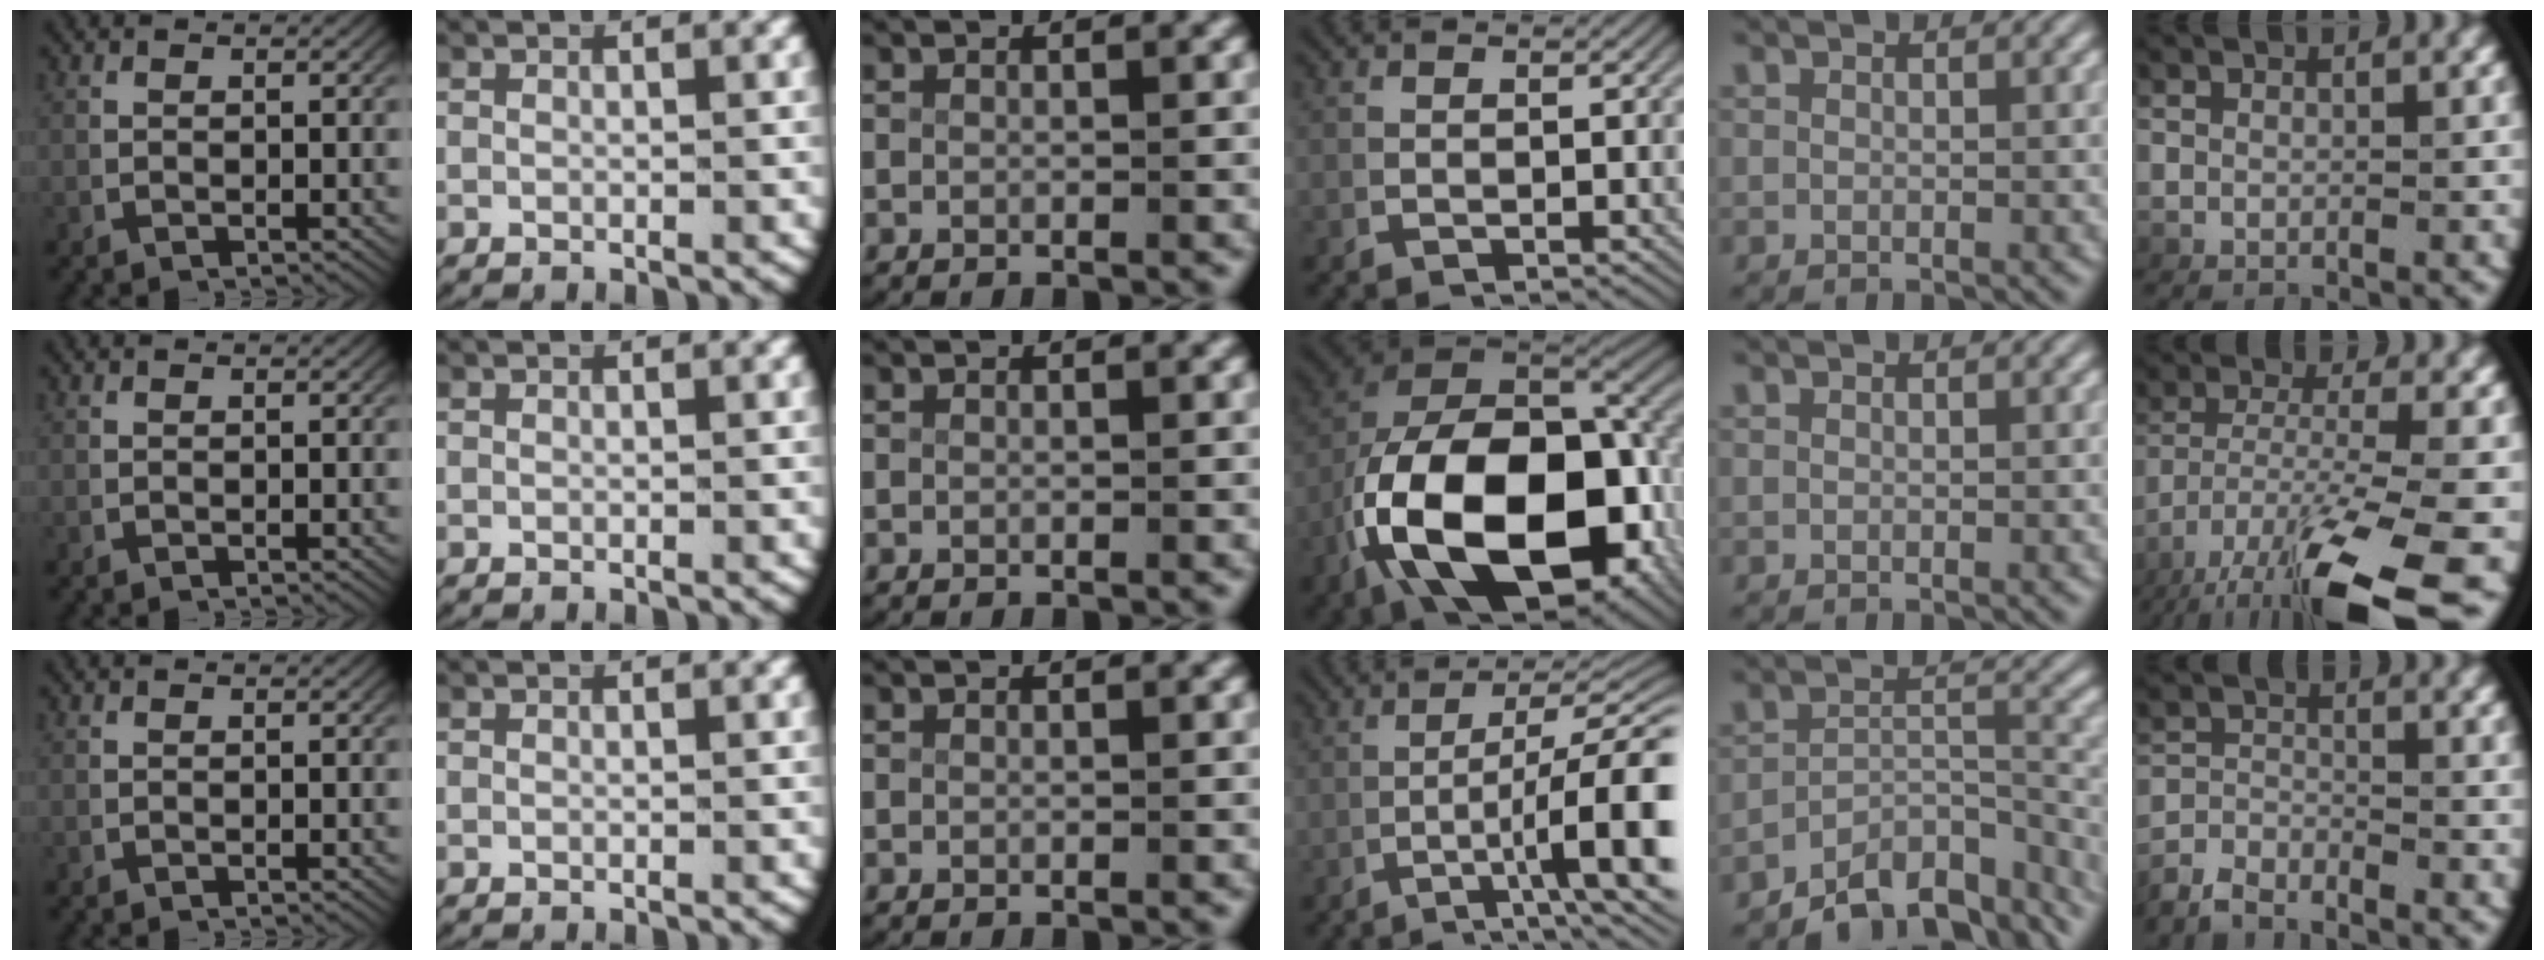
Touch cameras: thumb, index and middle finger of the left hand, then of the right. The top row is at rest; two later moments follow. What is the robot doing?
{"motion": "lift_and_place", "object": "router"}